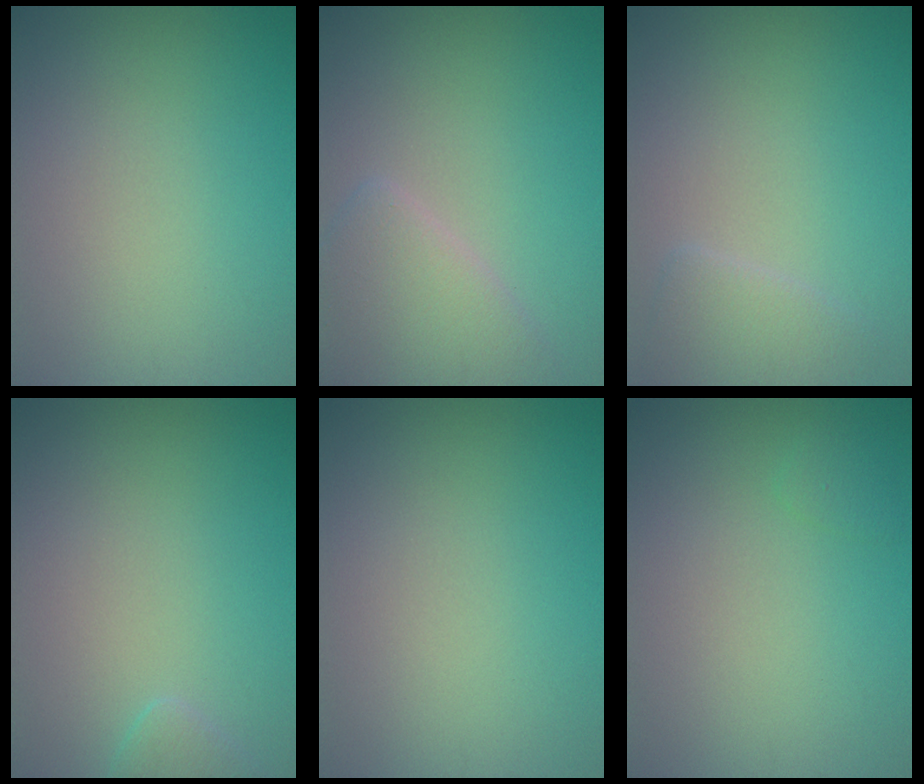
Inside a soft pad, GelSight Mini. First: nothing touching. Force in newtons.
{"total": 4.5, "press": 4.5, "slide": 0.2}
{"total": 2.2, "press": 2.1, "slide": 0.3}
{"total": 1.4, "press": 1.4, "slide": 0.2}
{"total": 0.0}
{"total": 0.8, "press": 0.8, "slide": 0.0}